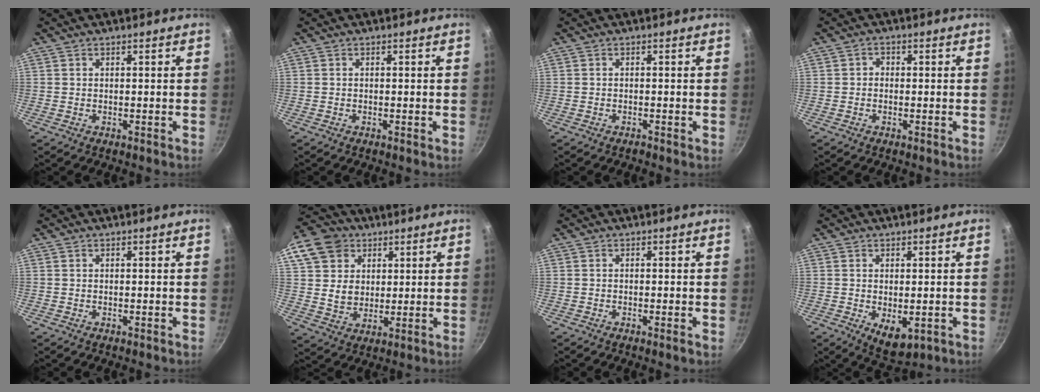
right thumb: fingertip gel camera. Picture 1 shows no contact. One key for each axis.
{"total": 0.0}
{"total": 0.5, "fx": -0.5, "fy": 0.1, "fz": 0.3, "tx": -0.009, "ty": 0.005, "tz": -0.010}
{"total": 1.3, "fx": -0.3, "fy": 1.2, "fz": 0.6, "tx": -0.008, "ty": 0.006, "tz": -0.008}
{"total": 0.0}
{"total": 17.0, "fx": 7.0, "fy": 13.6, "fz": 7.3, "tx": -0.146, "ty": 0.012, "tz": 0.132}
{"total": 1.0, "fx": -0.5, "fy": 0.0, "fz": 0.9, "tx": -0.020, "ty": 0.001, "tz": -0.010}
{"total": 6.0, "fx": -1.1, "fy": 3.2, "fz": 4.9, "tx": -0.065, "ty": -0.013, "tz": -0.005}